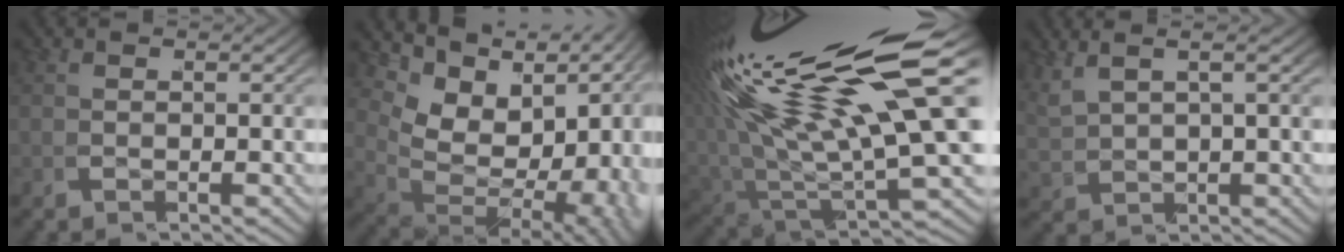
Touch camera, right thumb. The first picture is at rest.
{"total": 14.7, "force": [0.3, 10.2, 10.6], "torque": [-0.188, -0.030, 0.021]}
{"total": 14.8, "force": [2.0, 7.7, 12.5], "torque": [-0.240, -0.024, 0.057]}
{"total": 4.1, "force": [2.7, 1.6, 2.6], "torque": [-0.032, 0.019, 0.051]}